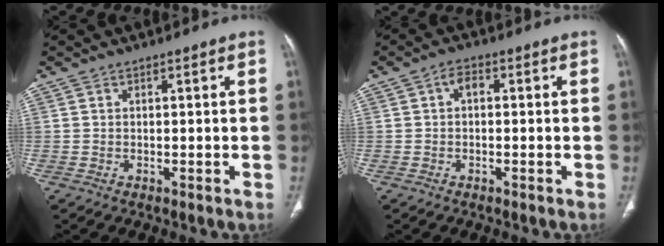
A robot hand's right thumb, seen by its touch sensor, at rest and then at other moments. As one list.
[{"total": 2.2, "force": [0.1, 1.3, 1.7], "torque": [-0.023, 0.007, -0.007]}]